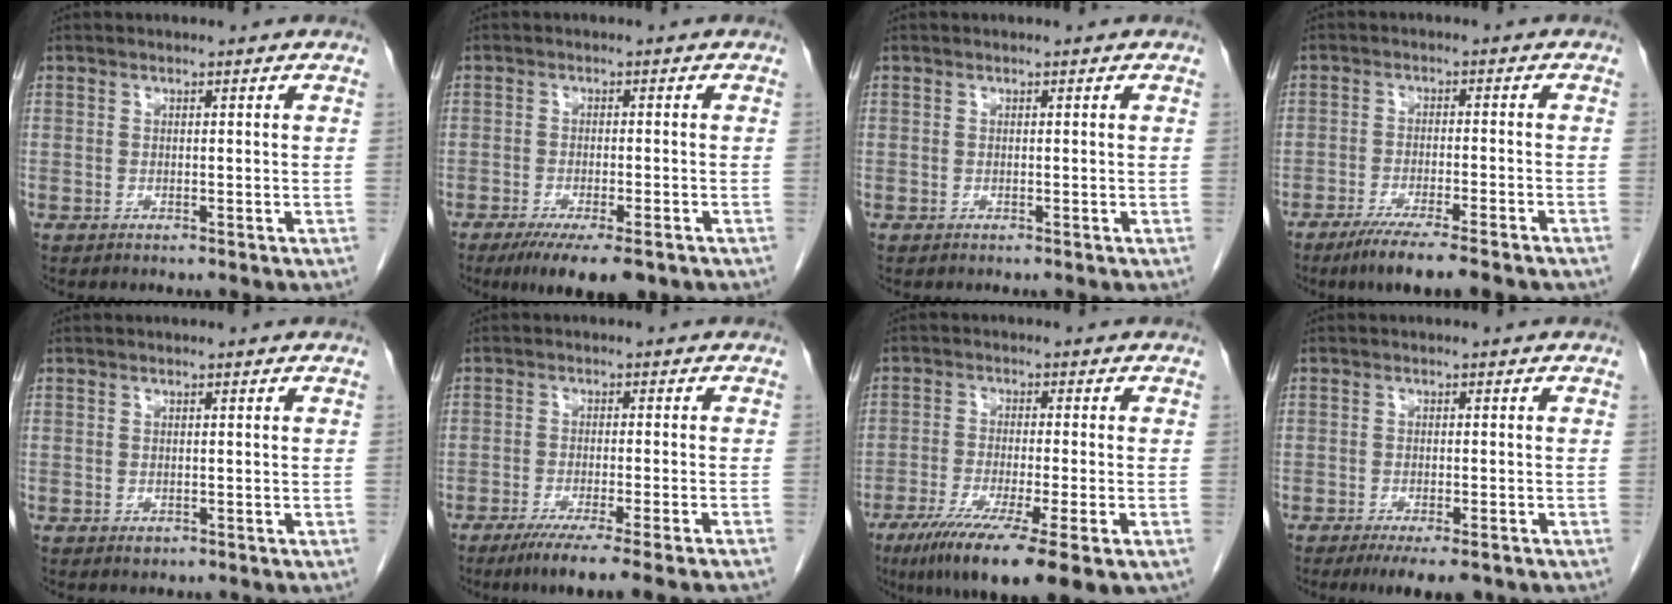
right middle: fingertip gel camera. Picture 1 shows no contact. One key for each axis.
{"total": 9.0, "fx": -6.2, "fy": 2.0, "fz": 6.1, "tx": -0.085, "ty": -0.016, "tz": -0.093}
{"total": 0.0}
{"total": 10.3, "fx": -8.0, "fy": 0.6, "fz": 6.5, "tx": -0.089, "ty": -0.020, "tz": -0.118}
{"total": 0.6, "fx": -0.3, "fy": 0.4, "fz": 0.3, "tx": -0.006, "ty": 0.000, "tz": -0.001}
{"total": 10.8, "fx": -8.5, "fy": -1.1, "fz": 6.6, "tx": -0.073, "ty": -0.029, "tz": -0.125}
{"total": 14.9, "fx": -9.0, "fy": 1.7, "fz": 11.7, "tx": -0.166, "ty": -0.039, "tz": -0.142}
{"total": 6.6, "fx": -4.9, "fy": 1.7, "fz": 4.1, "tx": -0.049, "ty": -0.010, "tz": -0.070}